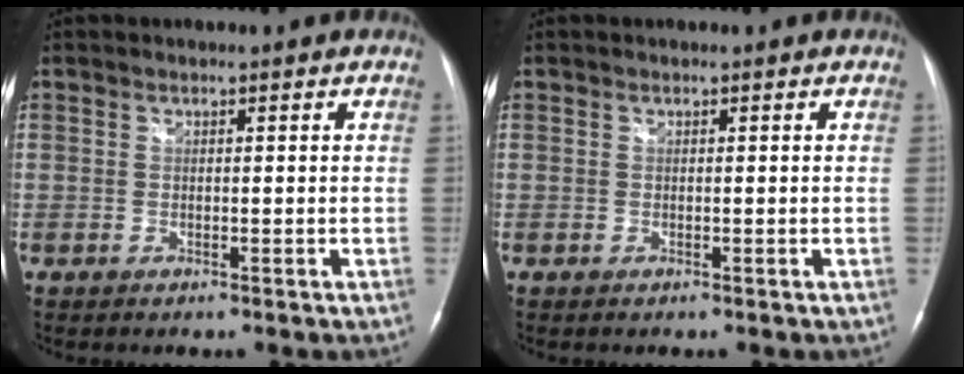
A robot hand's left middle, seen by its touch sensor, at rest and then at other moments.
{"total": 0.0}